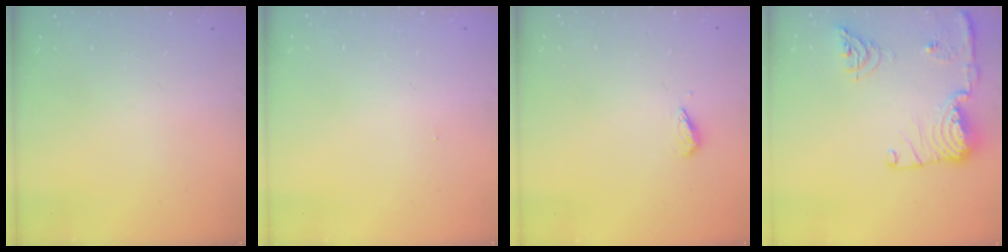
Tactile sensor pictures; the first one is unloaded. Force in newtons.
{"total": 5.3, "press": 0.3, "slide": 5.2}
{"total": 3.0, "press": 2.9, "slide": 0.6}
{"total": 15.2, "press": 14.8, "slide": 3.3}